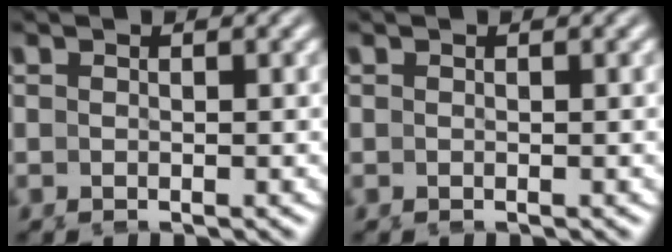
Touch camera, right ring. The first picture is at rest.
{"total": 0.0}